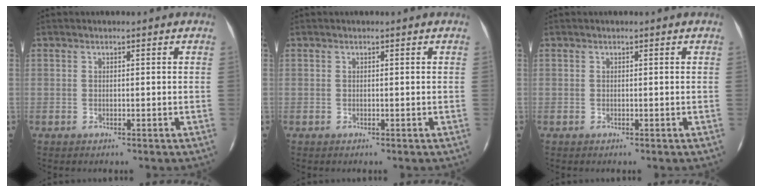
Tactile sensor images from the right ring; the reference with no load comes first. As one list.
[{"total": 0.0}, {"total": 0.0}]